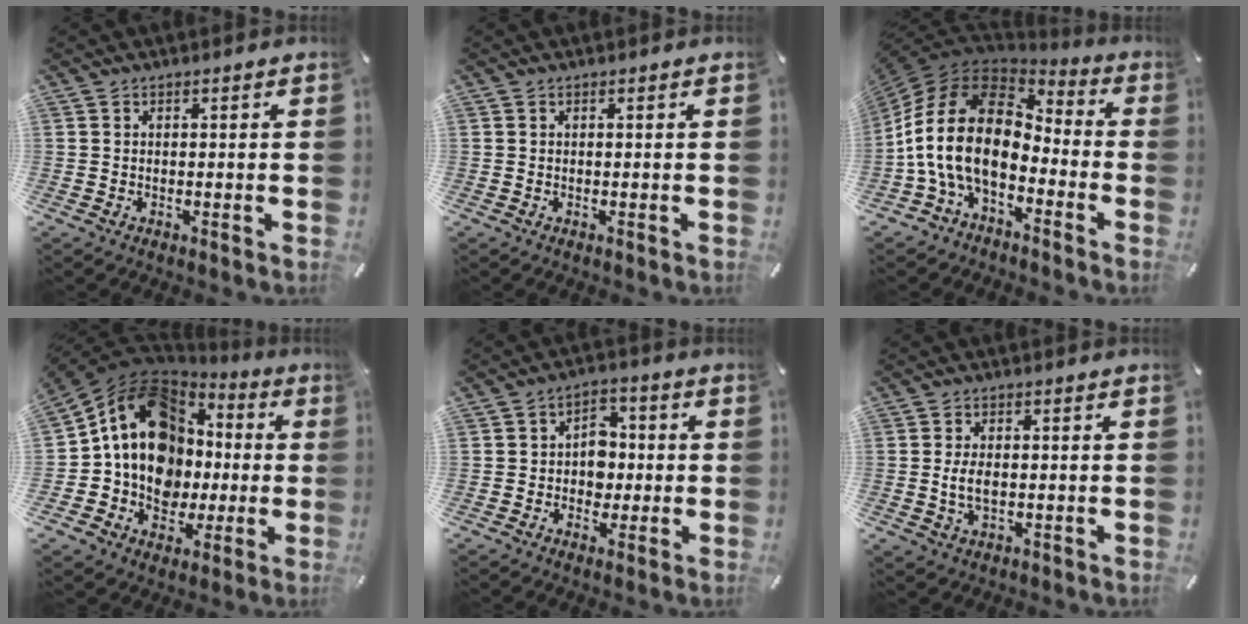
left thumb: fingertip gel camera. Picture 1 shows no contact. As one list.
[{"total": 0.0}, {"total": 18.5, "force": [-3.9, 11.6, 13.9], "torque": [-0.294, 0.028, -0.070]}, {"total": 16.7, "force": [1.6, 13.9, 9.2], "torque": [-0.181, -0.011, 0.032]}, {"total": 6.8, "force": [-1.0, 5.9, 3.1], "torque": [-0.039, 0.012, -0.019]}, {"total": 4.6, "force": [-0.4, 2.8, 3.5], "torque": [-0.078, 0.001, -0.010]}]